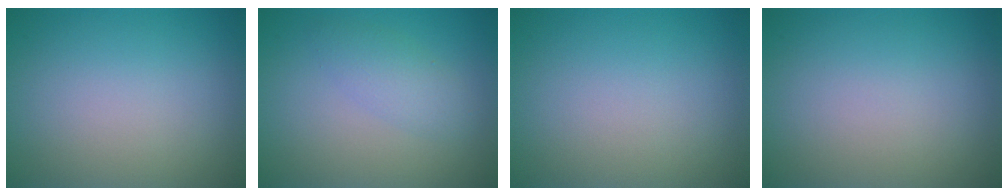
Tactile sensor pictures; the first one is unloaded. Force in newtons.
{"total": 2.2, "press": 2.2, "slide": 0.1}
{"total": 0.0}
{"total": 0.0}